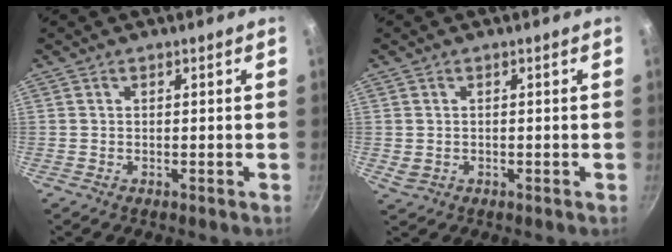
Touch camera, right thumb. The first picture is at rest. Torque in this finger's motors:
{"motor_torque": [0.32, 0.08, -0.15, -0.21, 0.01]}